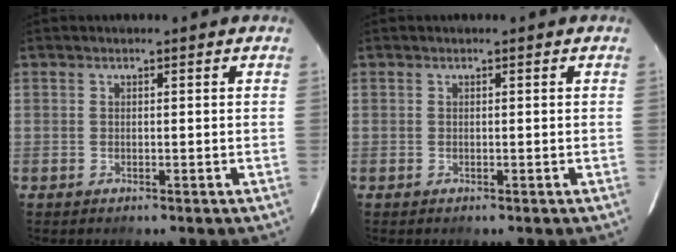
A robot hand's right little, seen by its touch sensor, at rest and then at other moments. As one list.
[{"total": 0.0}]